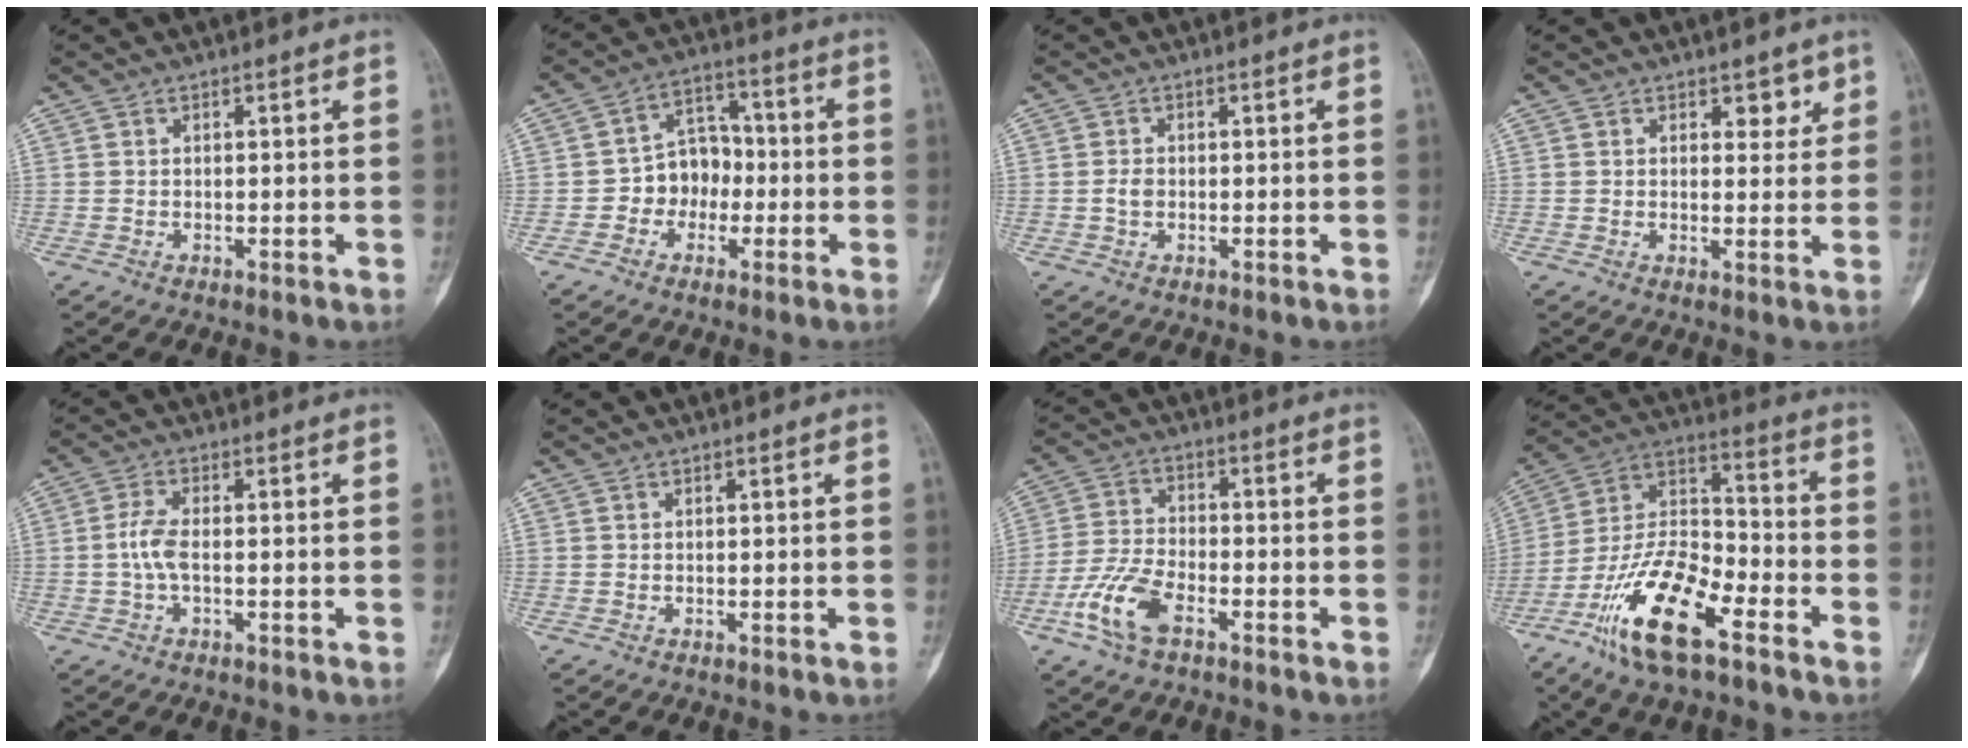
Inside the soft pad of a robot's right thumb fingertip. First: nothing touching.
{"total": 8.3, "force": [-1.7, 6.7, 4.6], "torque": [-0.029, 0.037, -0.041]}
{"total": 1.7, "force": [-0.3, 1.2, 1.1], "torque": [-0.021, 0.003, -0.007]}
{"total": 3.3, "force": [2.0, 2.0, 1.6], "torque": [0.009, -0.011, 0.026]}
{"total": 3.9, "force": [-0.4, 1.6, 3.5], "torque": [-0.080, 0.007, -0.013]}
{"total": 0.0}
{"total": 9.3, "force": [-4.8, 4.3, 6.7], "torque": [-0.151, 0.019, -0.095]}
{"total": 17.4, "force": [-10.0, 6.2, 12.8], "torque": [-0.242, 0.063, -0.192]}